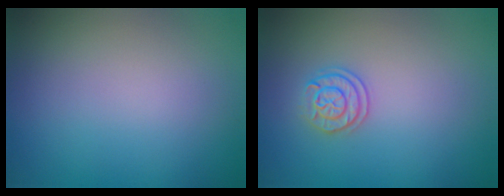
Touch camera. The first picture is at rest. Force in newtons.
{"total": 1.9, "press": 1.8, "slide": 0.5}